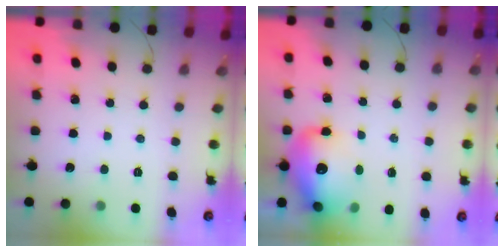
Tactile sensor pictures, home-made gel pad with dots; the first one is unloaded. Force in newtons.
{"total": 16.7, "press": 16.3, "slide": 3.4}